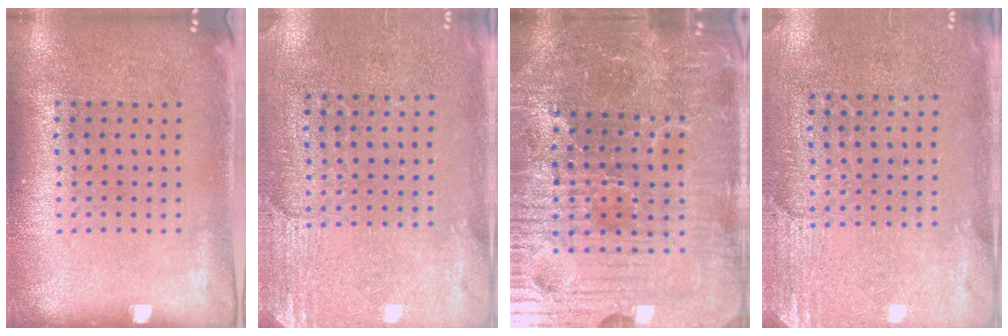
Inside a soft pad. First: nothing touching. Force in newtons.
{"total": 2.7, "press": 2.4, "slide": 1.2}
{"total": 6.0, "press": 5.7, "slide": 2.0}
{"total": 2.7, "press": 2.4, "slide": 1.2}